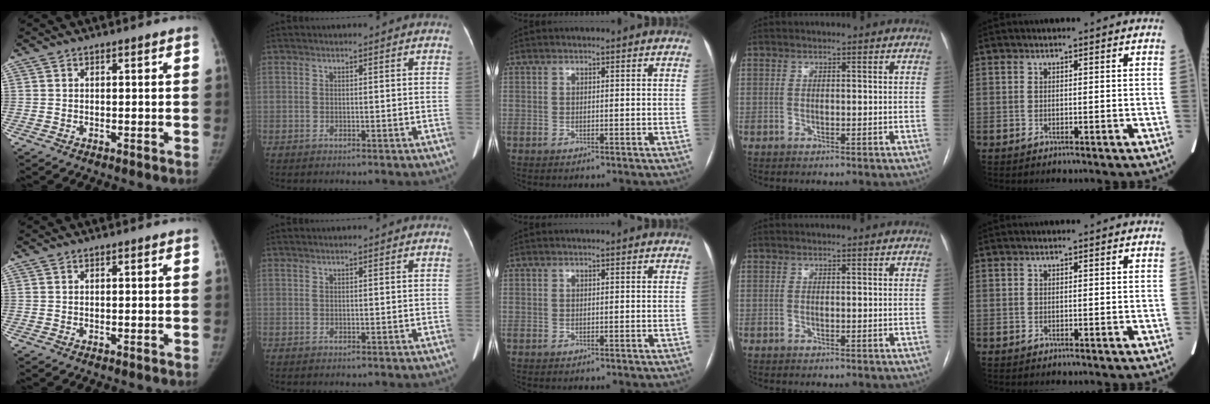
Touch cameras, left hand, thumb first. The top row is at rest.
{"index": {"total": 0.5, "force": [0.5, 0.0, 0.2], "torque": [-0.008, 0.007, 0.012]}}